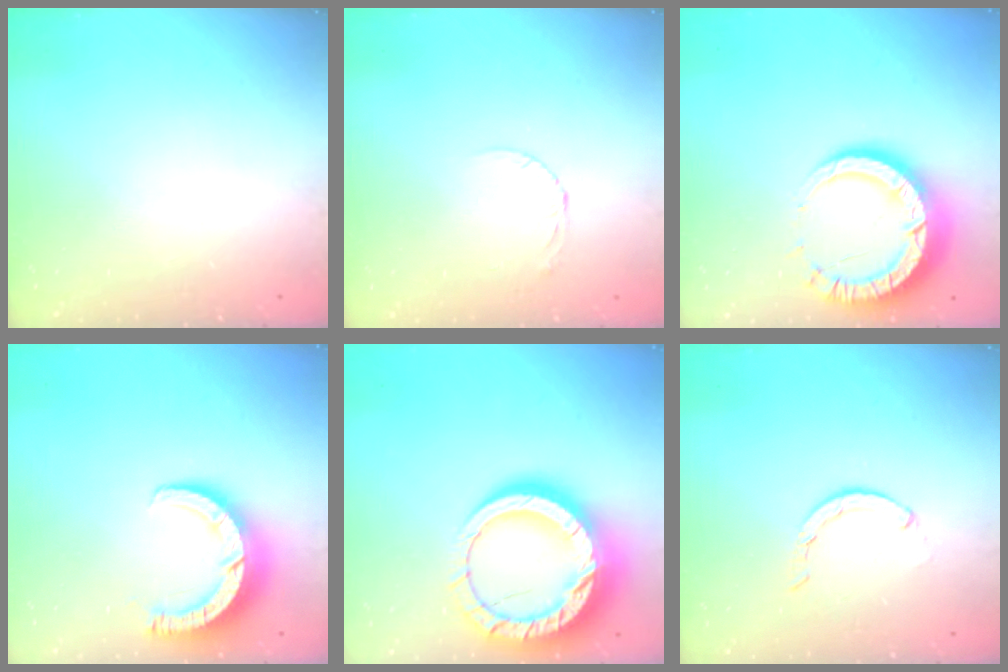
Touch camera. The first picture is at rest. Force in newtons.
{"total": 2.6, "press": 2.6, "slide": 0.1}
{"total": 12.8, "press": 12.8, "slide": 1.2}
{"total": 9.4, "press": 9.4, "slide": 1.0}
{"total": 25.6, "press": 25.5, "slide": 2.2}
{"total": 1.6, "press": 1.5, "slide": 0.4}